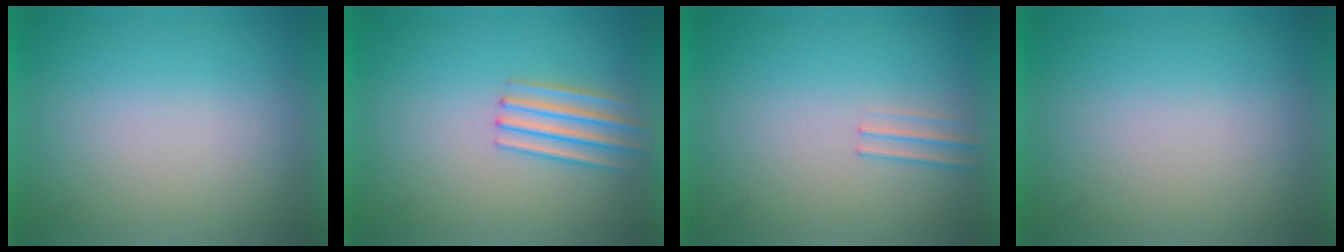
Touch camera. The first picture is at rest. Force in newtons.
{"total": 2.1}
{"total": 1.1}
{"total": 0.0}